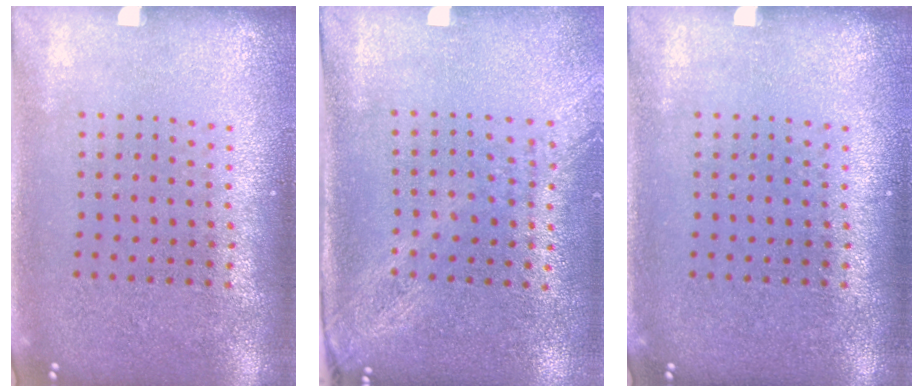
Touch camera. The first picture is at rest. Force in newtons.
{"total": 2.0, "press": 1.6, "slide": 1.2}
{"total": 0.0}